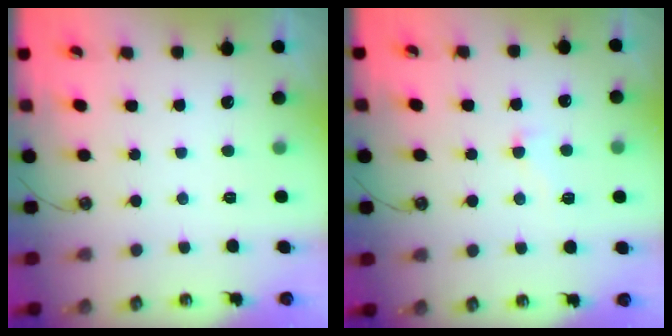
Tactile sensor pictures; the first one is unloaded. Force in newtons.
{"total": 2.3, "press": 2.2, "slide": 0.9}